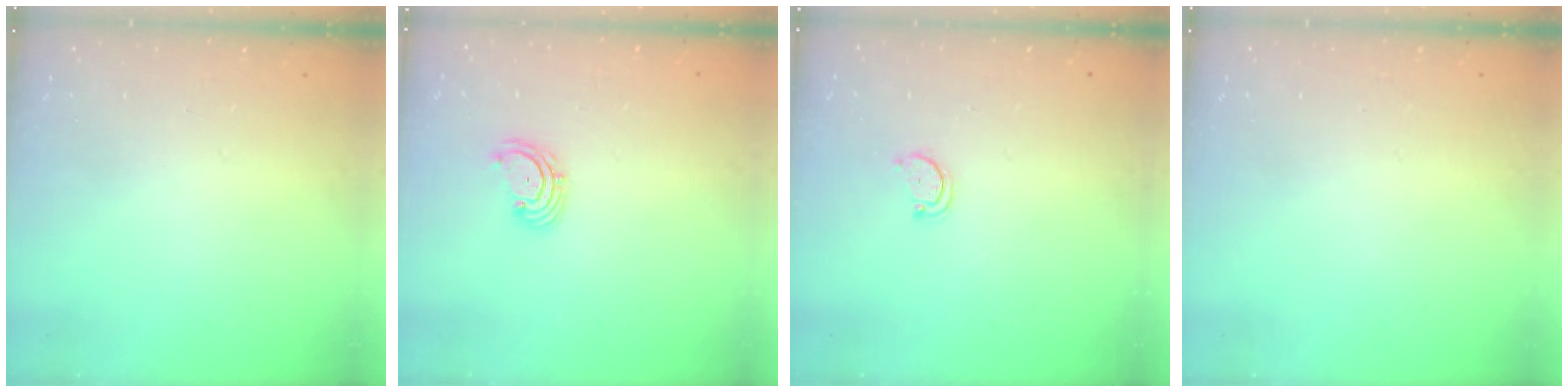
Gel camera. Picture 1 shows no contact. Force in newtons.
{"total": 2.7, "press": 2.7, "slide": 0.6}
{"total": 2.9, "press": 2.9, "slide": 0.4}
{"total": 0.0}